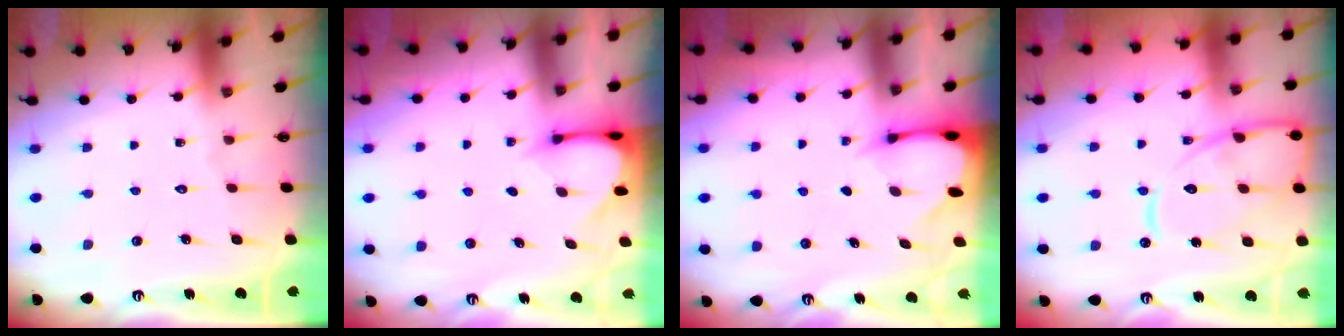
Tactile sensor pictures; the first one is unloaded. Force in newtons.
{"total": 3.3, "press": 3.3, "slide": 0.3}
{"total": 2.7, "press": 2.7, "slide": 0.3}
{"total": 14.5, "press": 14.4, "slide": 1.4}